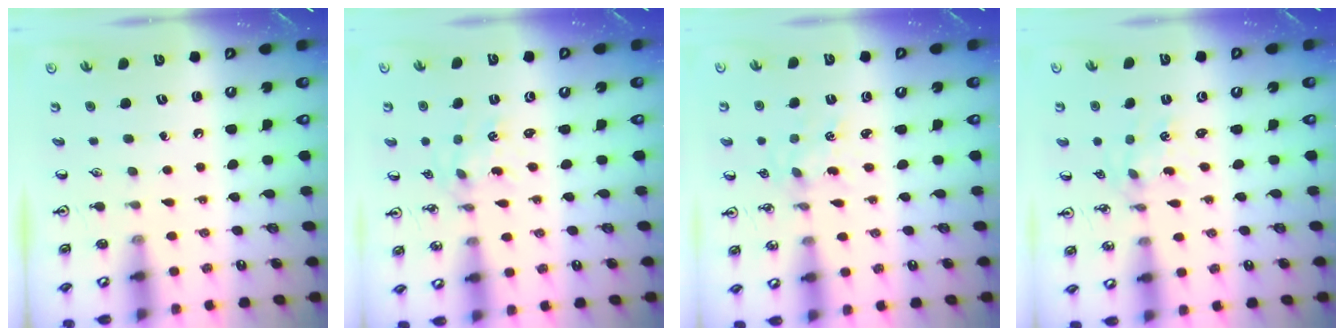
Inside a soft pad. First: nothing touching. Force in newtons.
{"total": 0.9, "press": 0.8, "slide": 0.1}
{"total": 2.2, "press": 2.2, "slide": 0.3}
{"total": 0.9, "press": 0.8, "slide": 0.1}